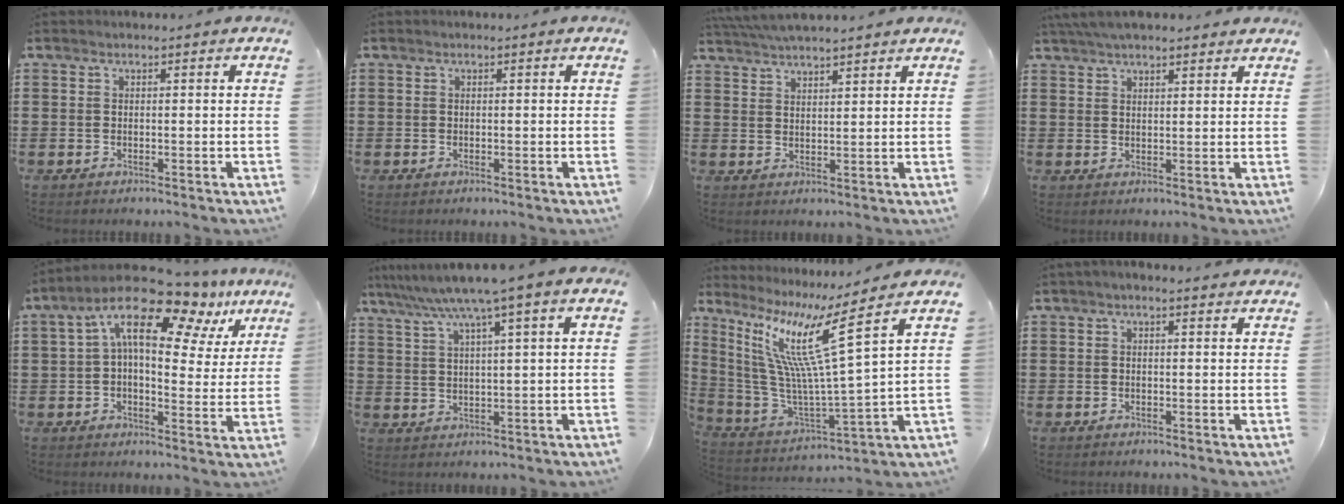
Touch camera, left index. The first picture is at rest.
{"total": 0.0}
{"total": 4.2, "force": [4.1, -0.1, 1.0], "torque": [-0.032, -0.008, 0.077]}
{"total": 4.0, "force": [3.7, 0.6, 1.6], "torque": [-0.039, -0.001, 0.070]}
{"total": 14.1, "force": [8.5, 5.1, 10.0], "torque": [-0.191, -0.039, 0.144]}
{"total": 6.0, "force": [3.9, -0.5, 4.6], "torque": [-0.103, -0.020, 0.061]}
{"total": 13.4, "force": [7.0, 1.0, 11.4], "torque": [-0.248, -0.042, 0.109]}
{"total": 1.0, "force": [0.3, 0.4, 0.8], "torque": [-0.016, 0.004, 0.004]}